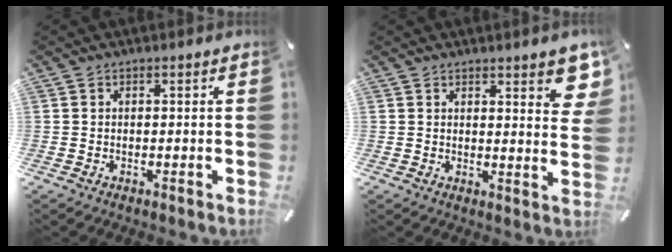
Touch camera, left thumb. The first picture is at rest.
{"total": 6.0, "force": [4.3, 1.5, 3.9], "torque": [-0.055, -0.029, 0.072]}